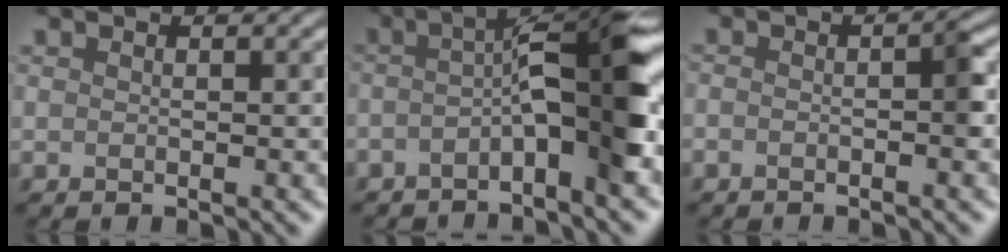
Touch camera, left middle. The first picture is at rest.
{"total": 6.7, "force": [-1.5, 0.9, 6.5], "torque": [-0.097, 0.022, -0.040]}
{"total": 1.2, "force": [-0.8, 0.0, 0.9], "torque": [-0.019, 0.004, -0.019]}